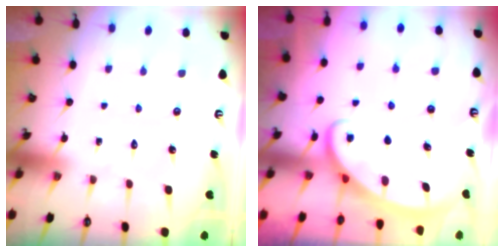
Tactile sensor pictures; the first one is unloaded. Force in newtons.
{"total": 2.7, "press": 2.7, "slide": 0.4}